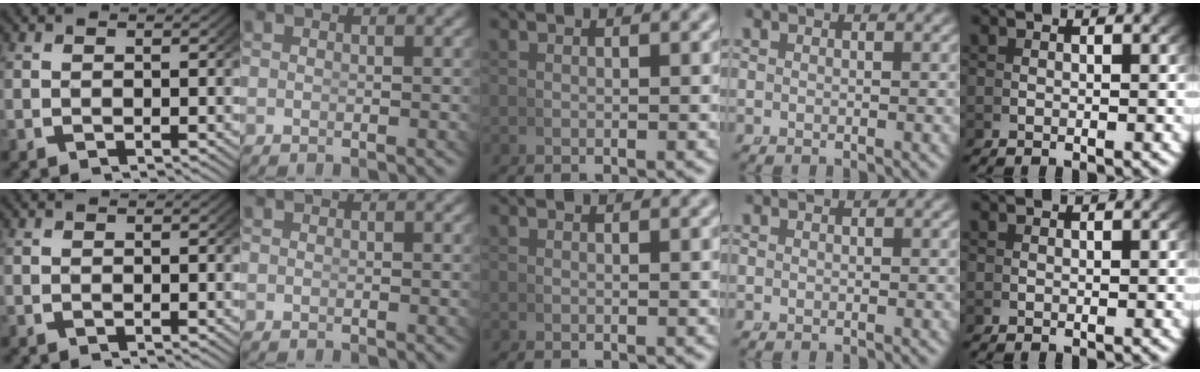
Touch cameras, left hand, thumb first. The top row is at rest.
{}